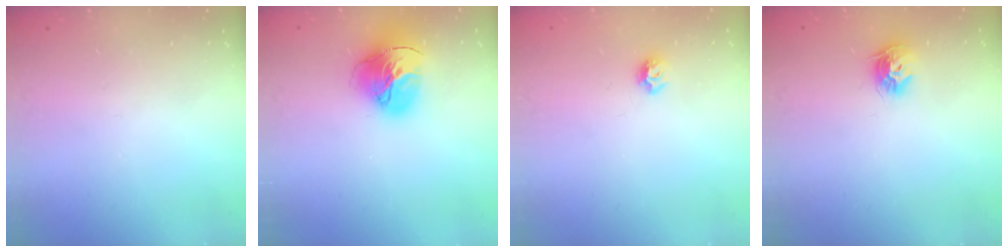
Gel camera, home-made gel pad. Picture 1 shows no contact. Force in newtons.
{"total": 16.9, "press": 16.8, "slide": 1.7}
{"total": 6.5, "press": 6.5, "slide": 0.8}
{"total": 8.7, "press": 8.7, "slide": 0.3}